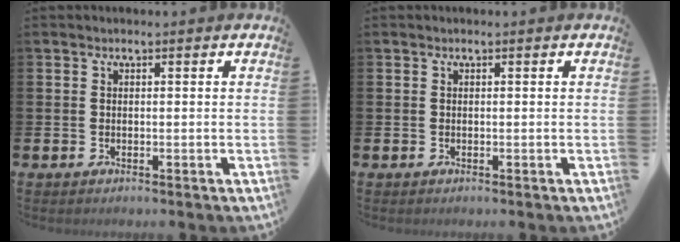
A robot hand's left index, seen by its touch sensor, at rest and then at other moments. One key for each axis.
{"total": 0.0}